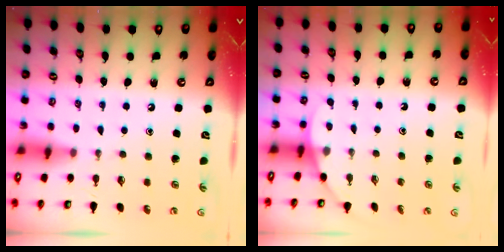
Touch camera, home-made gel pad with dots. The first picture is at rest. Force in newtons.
{"total": 2.6, "press": 2.6, "slide": 0.2}